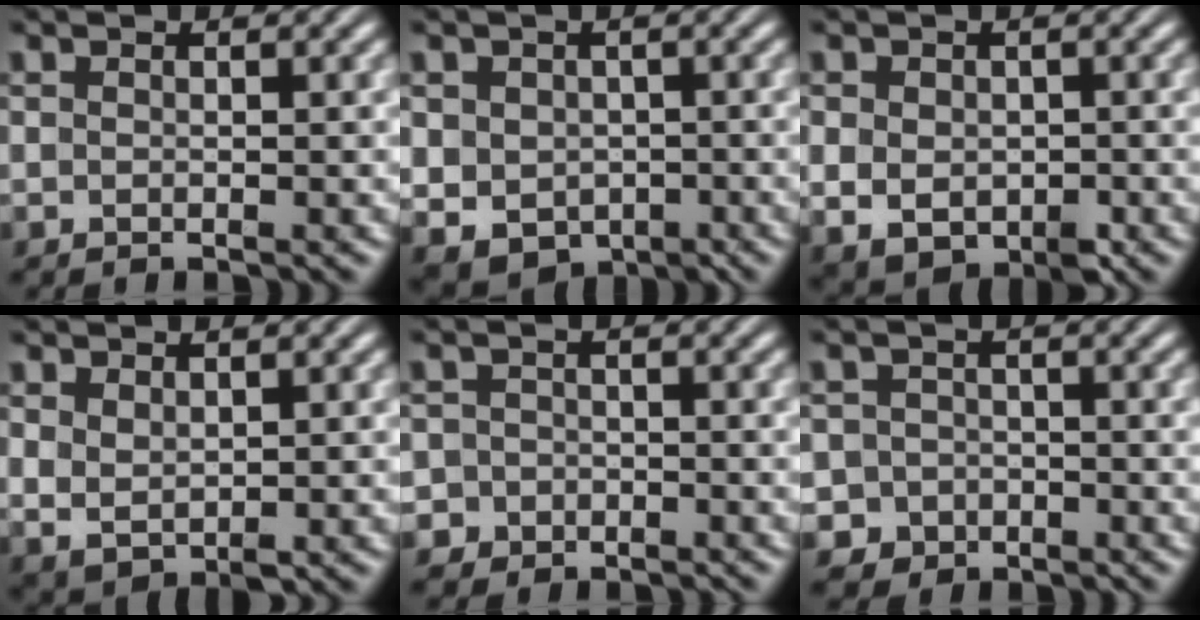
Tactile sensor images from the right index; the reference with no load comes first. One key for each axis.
{"total": 8.1, "fx": -3.1, "fy": 6.8, "fz": 3.2, "tx": -0.079, "ty": -0.050, "tz": -0.031}
{"total": 5.6, "fx": -1.7, "fy": 4.2, "fz": 3.2, "tx": -0.075, "ty": -0.036, "tz": -0.007}
{"total": 3.0, "fx": 0.5, "fy": 2.2, "fz": 1.9, "tx": -0.046, "ty": -0.015, "tz": 0.024}
{"total": 4.1, "fx": -2.7, "fy": 3.0, "fz": -0.3, "tx": 0.003, "ty": -0.013, "tz": -0.053}
{"total": 6.5, "fx": -3.5, "fy": 5.5, "fz": 0.4, "tx": -0.011, "ty": -0.021, "tz": -0.068}